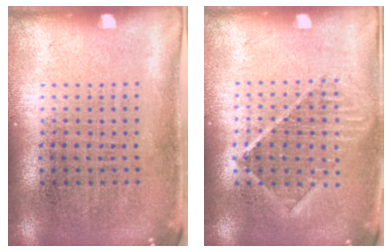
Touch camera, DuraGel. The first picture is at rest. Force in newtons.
{"total": 1.2, "press": 1.1, "slide": 0.4}